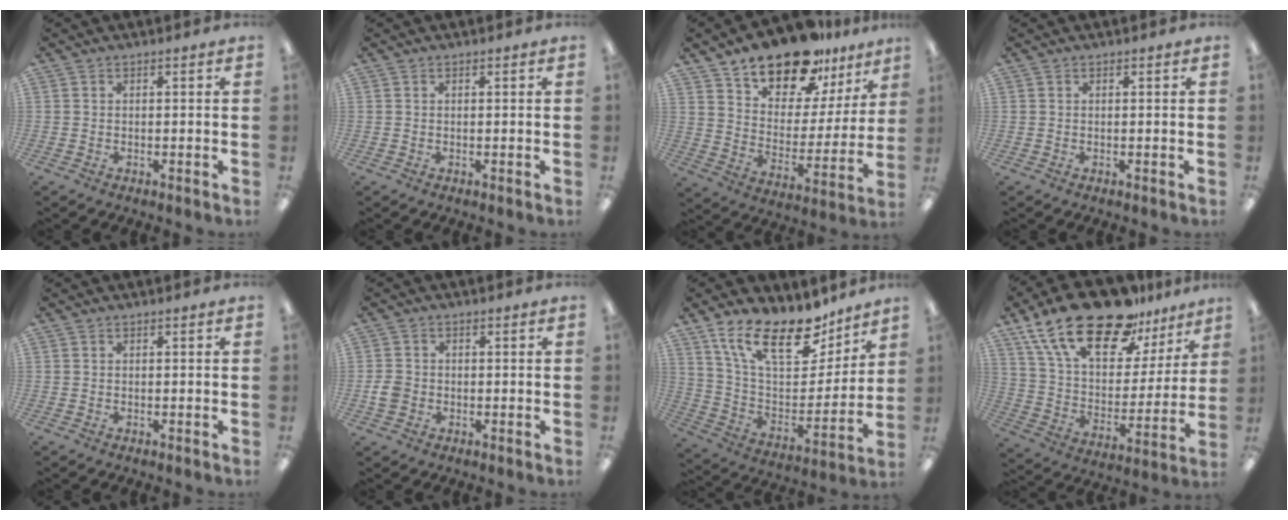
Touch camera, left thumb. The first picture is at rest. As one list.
[{"total": 0.0}, {"total": 17.1, "force": [14.4, 7.2, 5.5], "torque": [-0.102, -0.109, 0.259]}, {"total": 0.0}, {"total": 0.0}, {"total": 3.6, "force": [-0.6, 3.0, 1.8], "torque": [-0.035, 0.005, -0.012]}, {"total": 21.0, "force": [14.9, 8.8, 11.9], "torque": [-0.211, -0.087, 0.264]}, {"total": 23.5, "force": [16.7, 10.1, 13.0], "torque": [-0.243, -0.108, 0.294]}]